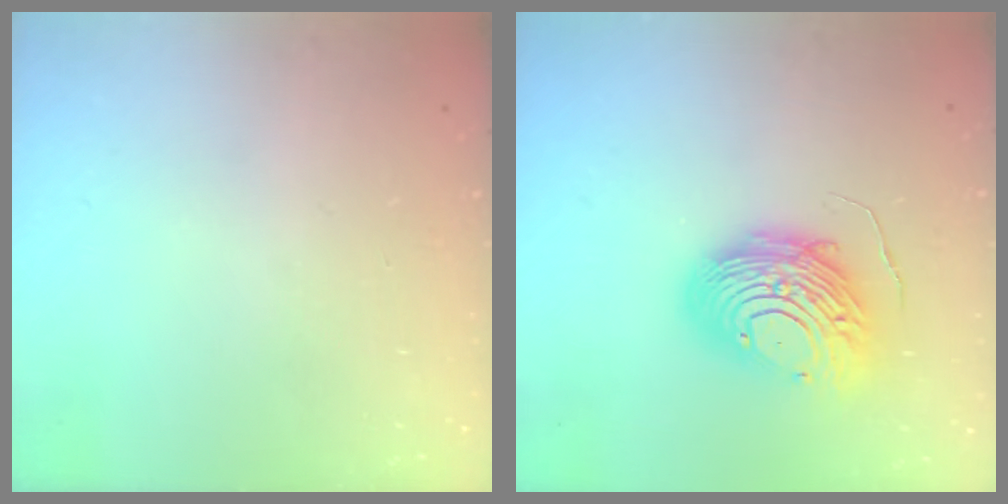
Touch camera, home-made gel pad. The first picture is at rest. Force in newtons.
{"total": 13.5, "press": 13.4, "slide": 1.0}